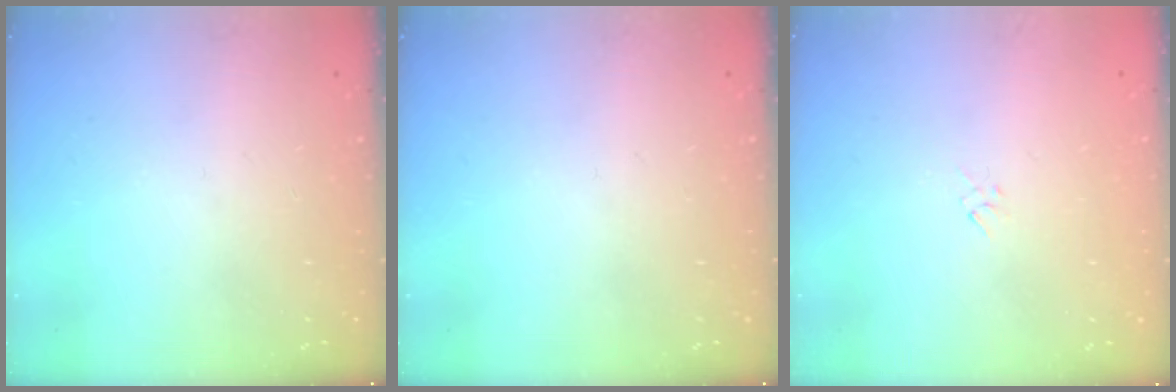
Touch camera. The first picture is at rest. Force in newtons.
{"total": 0.0}
{"total": 2.3, "press": 2.2, "slide": 0.6}